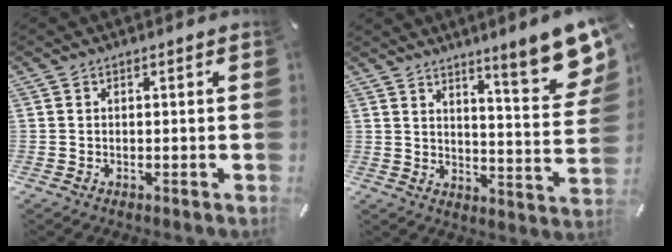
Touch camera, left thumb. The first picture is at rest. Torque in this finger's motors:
{"motor_torque": [2.29, 2.73, 1.31, -1.46, 0.36]}